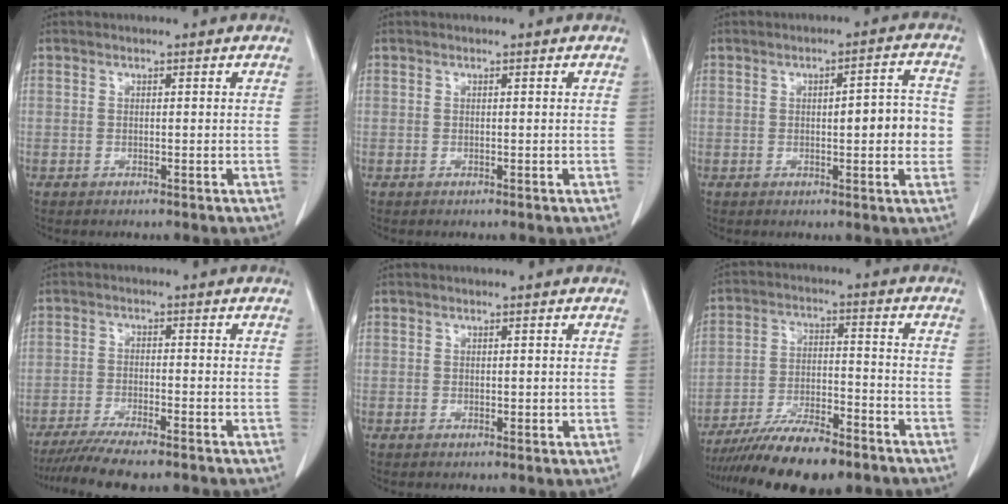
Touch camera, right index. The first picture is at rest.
{"total": 0.0}
{"total": 9.4, "force": [-0.1, 1.6, 9.2], "torque": [-0.128, 0.018, 0.000]}
{"total": 10.1, "force": [-8.5, 0.7, 5.4], "torque": [-0.078, -0.020, -0.134]}
{"total": 0.9, "force": [0.0, 0.7, 0.7], "torque": [-0.008, -0.002, 0.002]}
{"total": 14.1, "force": [-11.3, 3.3, 7.8], "torque": [-0.133, -0.009, -0.188]}